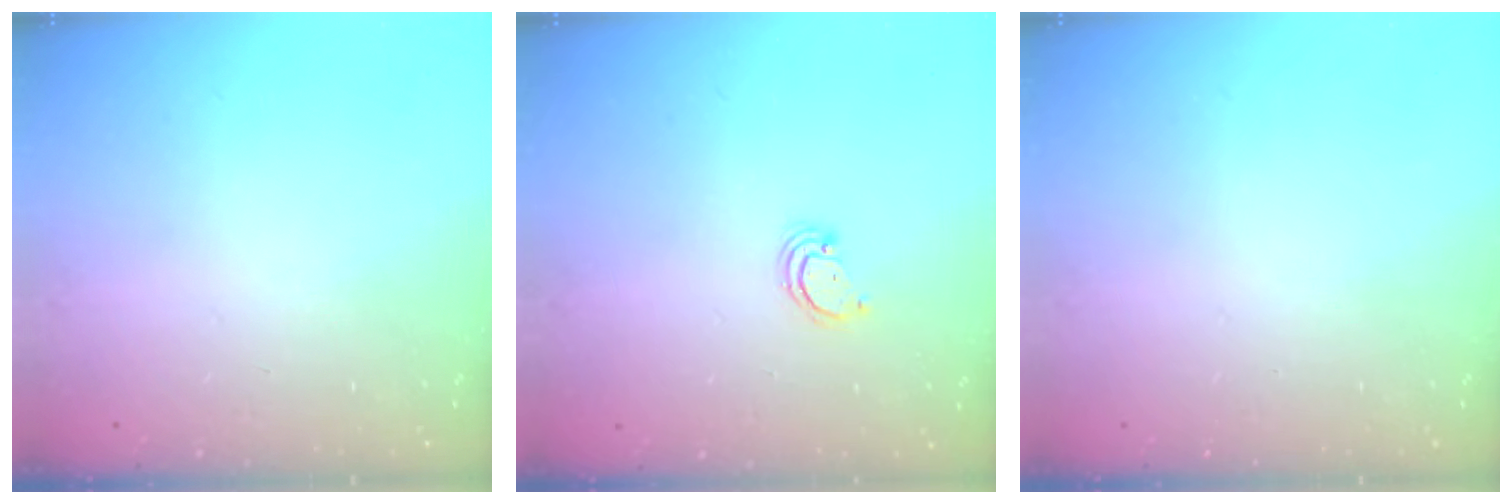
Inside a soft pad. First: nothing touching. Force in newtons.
{"total": 1.7, "press": 1.7, "slide": 0.1}
{"total": 0.0}